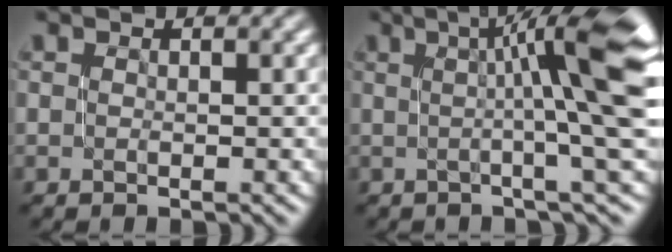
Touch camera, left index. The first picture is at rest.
{"total": 10.1, "force": [1.7, 1.5, 9.8], "torque": [-0.116, 0.018, 0.023]}